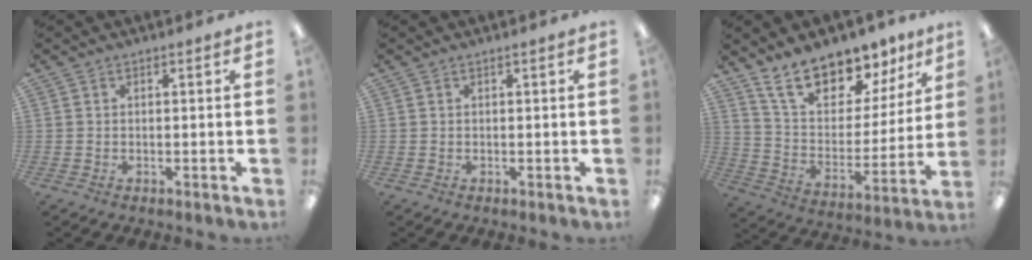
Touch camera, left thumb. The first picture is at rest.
{"total": 0.0}
{"total": 17.2, "force": [13.8, 7.5, 7.1], "torque": [-0.136, -0.090, 0.247]}